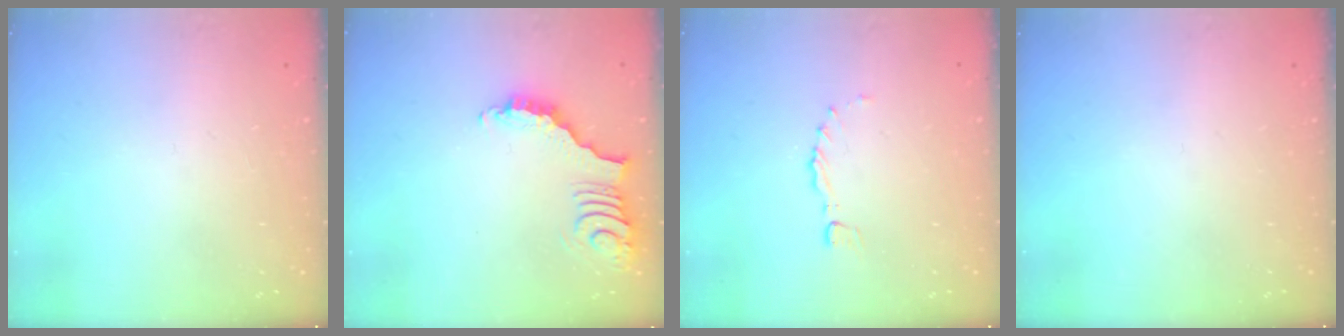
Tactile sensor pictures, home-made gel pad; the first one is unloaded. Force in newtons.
{"total": 3.8, "press": 3.7, "slide": 0.6}
{"total": 0.0}
{"total": 0.0}